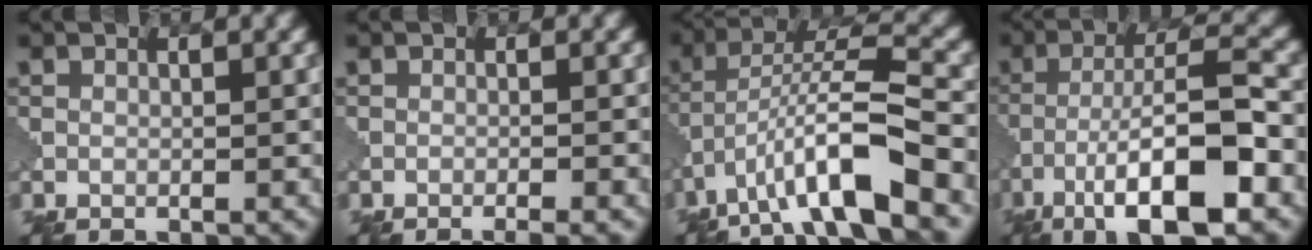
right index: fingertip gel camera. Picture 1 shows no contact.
{"total": 1.8, "force": [-1.2, 0.4, 1.3], "torque": [0.003, 0.005, -0.030]}
{"total": 8.1, "force": [-5.1, 1.1, 6.2], "torque": [-0.115, 0.017, -0.088]}
{"total": 9.3, "force": [-5.2, 1.7, 7.5], "torque": [-0.127, 0.012, -0.090]}